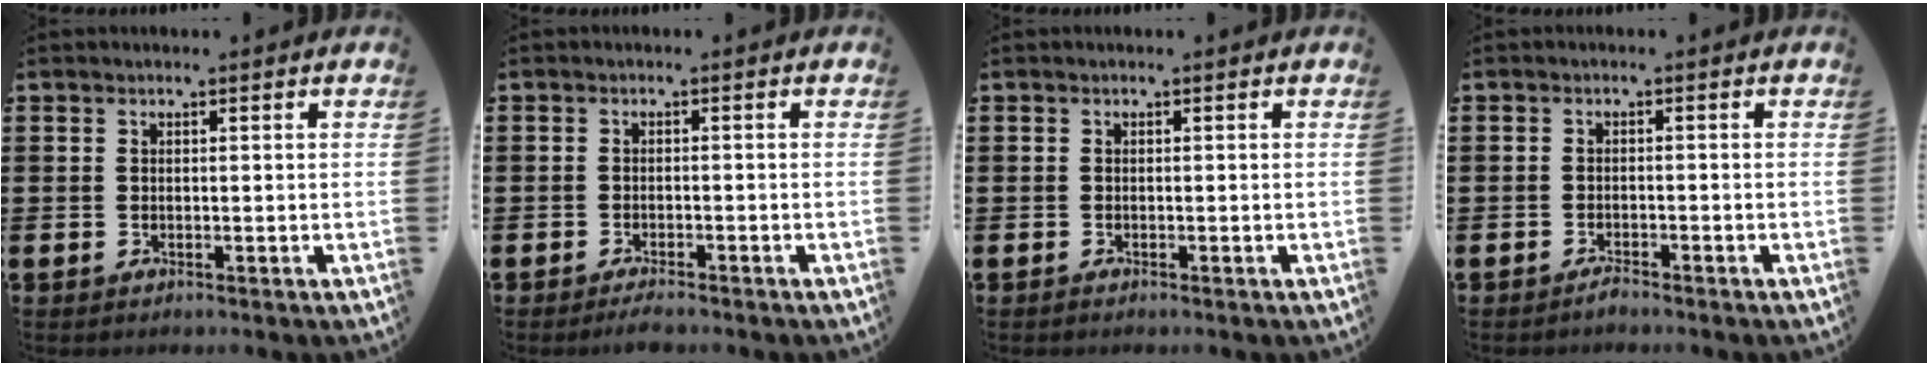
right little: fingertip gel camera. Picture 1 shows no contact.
{"total": 1.4, "force": [-1.2, 0.2, 0.6], "torque": [-0.004, -0.002, -0.027]}
{"total": 0.0}
{"total": 1.1, "force": [-1.1, 0.1, 0.1], "torque": [-0.006, -0.001, -0.022]}